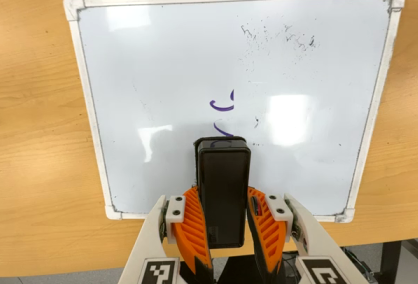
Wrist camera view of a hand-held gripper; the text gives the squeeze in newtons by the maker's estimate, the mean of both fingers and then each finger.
{"total": 9.8, "left": 7.8, "right": 11.7}